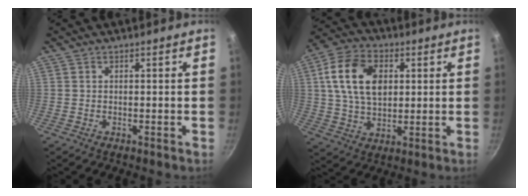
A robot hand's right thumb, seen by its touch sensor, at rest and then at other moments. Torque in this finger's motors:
{"motor_torque": [0.98, 2.53, 1.39, -0.46, 0.18]}